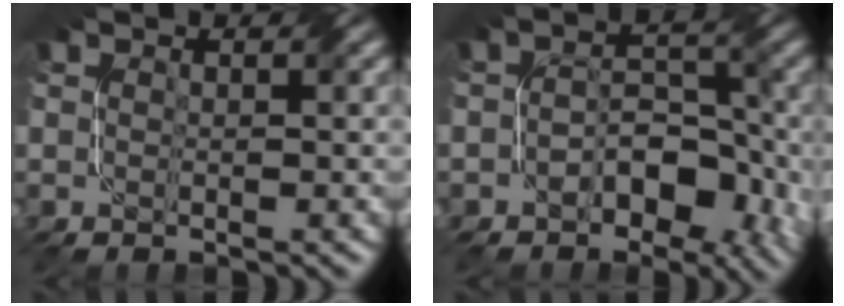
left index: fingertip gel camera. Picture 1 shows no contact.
{"total": 5.3, "force": [-2.2, 3.4, 3.5], "torque": [-0.041, -0.001, -0.036]}